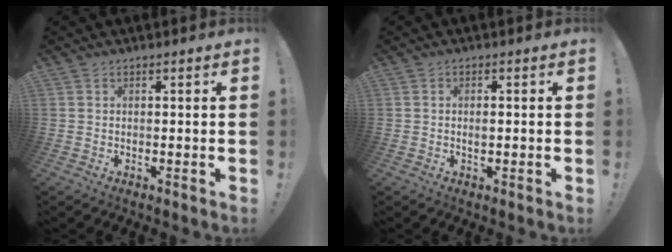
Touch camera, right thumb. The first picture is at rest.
{"total": 1.1, "force": [0.2, 0.4, 1.0], "torque": [-0.013, 0.000, 0.002]}